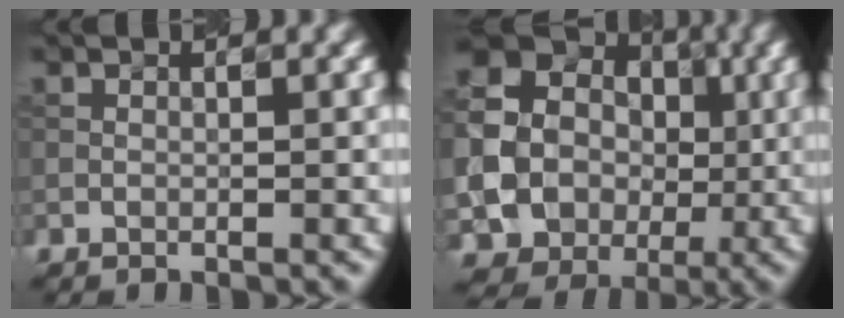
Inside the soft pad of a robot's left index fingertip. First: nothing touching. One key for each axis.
{"total": 18.7, "fx": -0.4, "fy": 17.9, "fz": 5.5, "tx": -0.164, "ty": -0.004, "tz": -0.033}